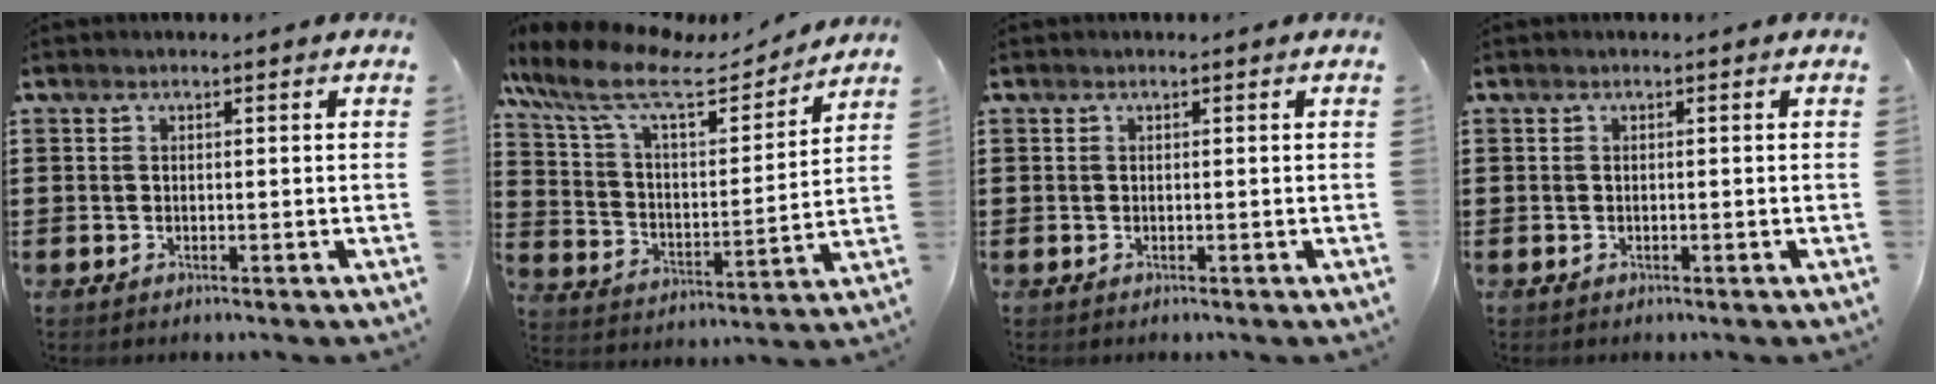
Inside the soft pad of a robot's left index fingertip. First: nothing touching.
{"total": 12.0, "force": [9.2, 3.5, 6.8], "torque": [-0.174, -0.042, 0.155]}
{"total": 0.0}
{"total": 0.0}